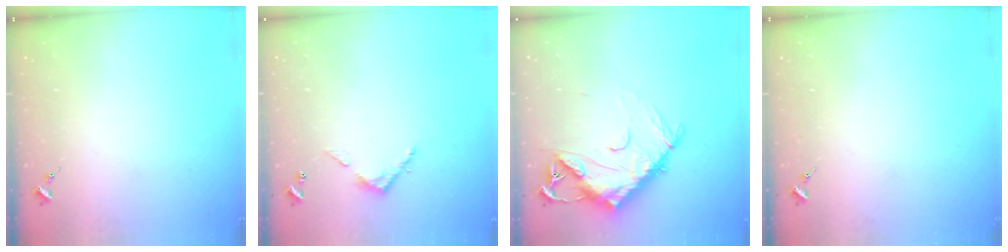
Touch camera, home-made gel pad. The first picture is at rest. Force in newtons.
{"total": 3.9, "press": 3.9, "slide": 0.3}
{"total": 14.3, "press": 14.2, "slide": 1.3}
{"total": 0.0}